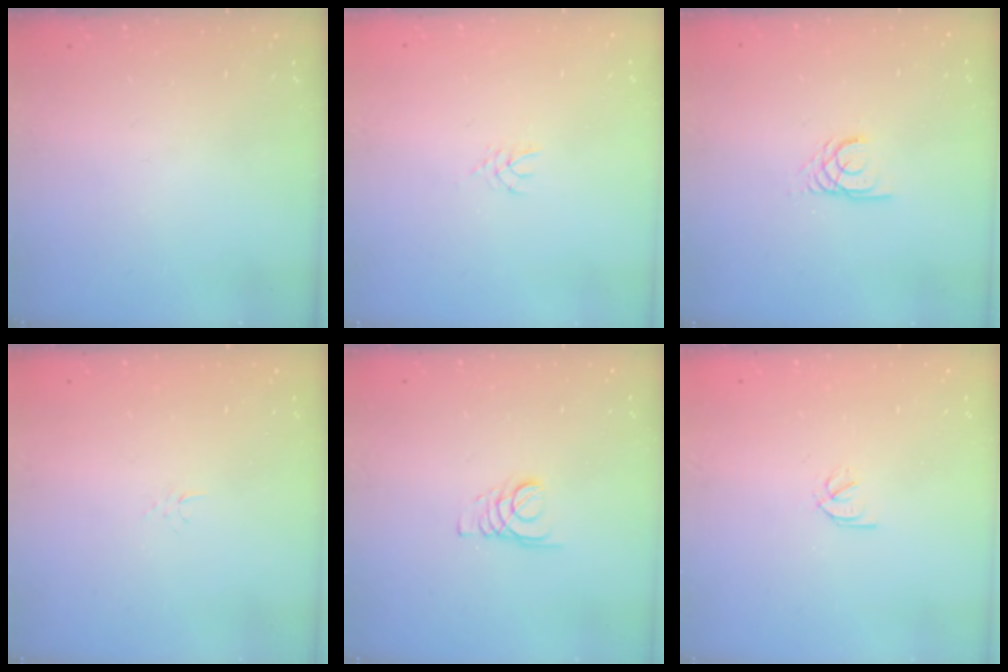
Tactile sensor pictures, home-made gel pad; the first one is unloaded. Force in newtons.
{"total": 2.5, "press": 2.4, "slide": 0.4}
{"total": 2.4, "press": 2.4, "slide": 0.2}
{"total": 4.0, "press": 4.0, "slide": 0.7}
{"total": 1.8, "press": 1.7, "slide": 0.1}
{"total": 2.0, "press": 2.0, "slide": 0.3}